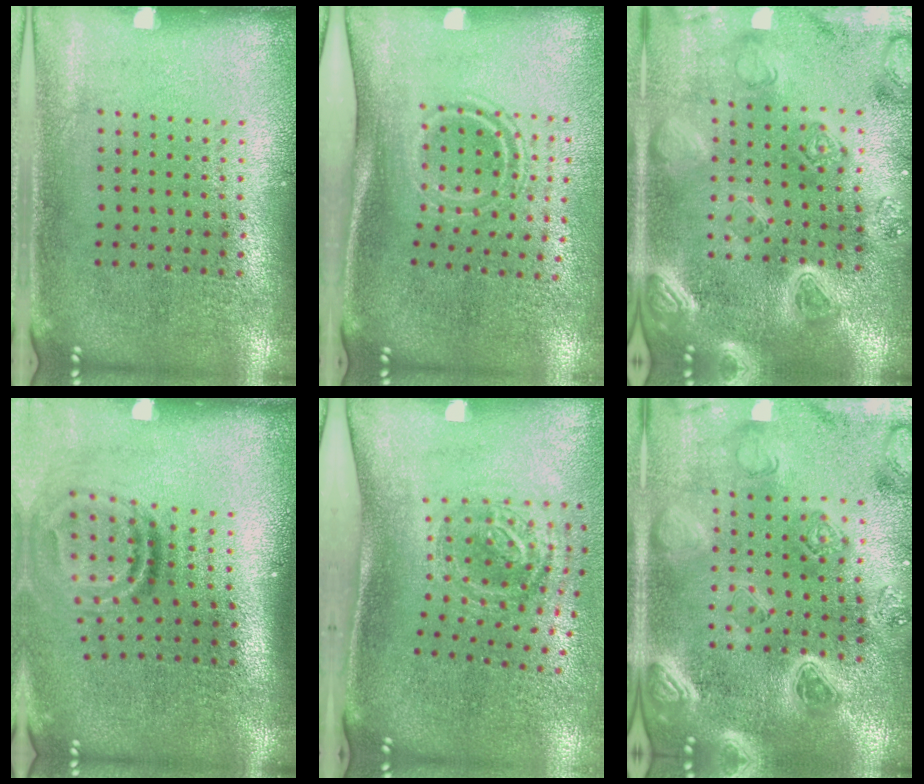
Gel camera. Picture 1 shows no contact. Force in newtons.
{"total": 1.7, "press": 1.1, "slide": 1.3}
{"total": 4.0, "press": 3.7, "slide": 1.7}
{"total": 1.8, "press": 1.0, "slide": 1.5}
{"total": 1.9, "press": 1.2, "slide": 1.5}
{"total": 2.7, "press": 2.6, "slide": 0.4}